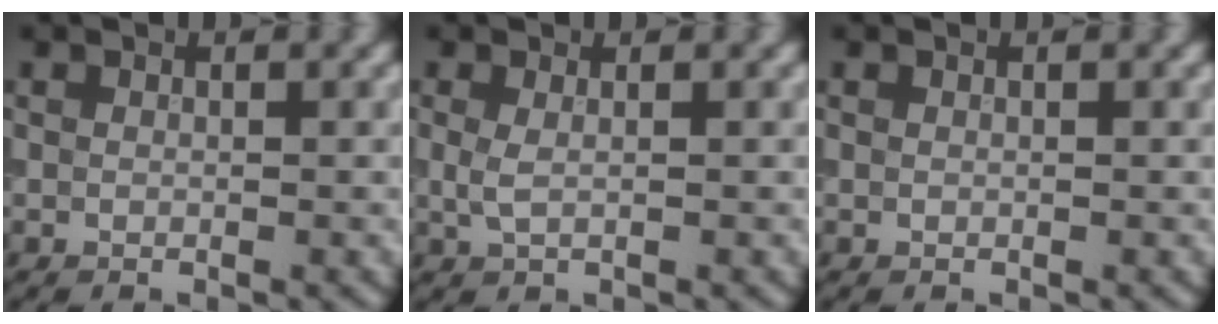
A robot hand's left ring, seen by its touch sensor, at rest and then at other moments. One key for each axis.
{"total": 1.1, "fx": 0.2, "fy": 0.5, "fz": 1.0, "tx": -0.027, "ty": 0.001, "tz": 0.004}
{"total": 0.0}